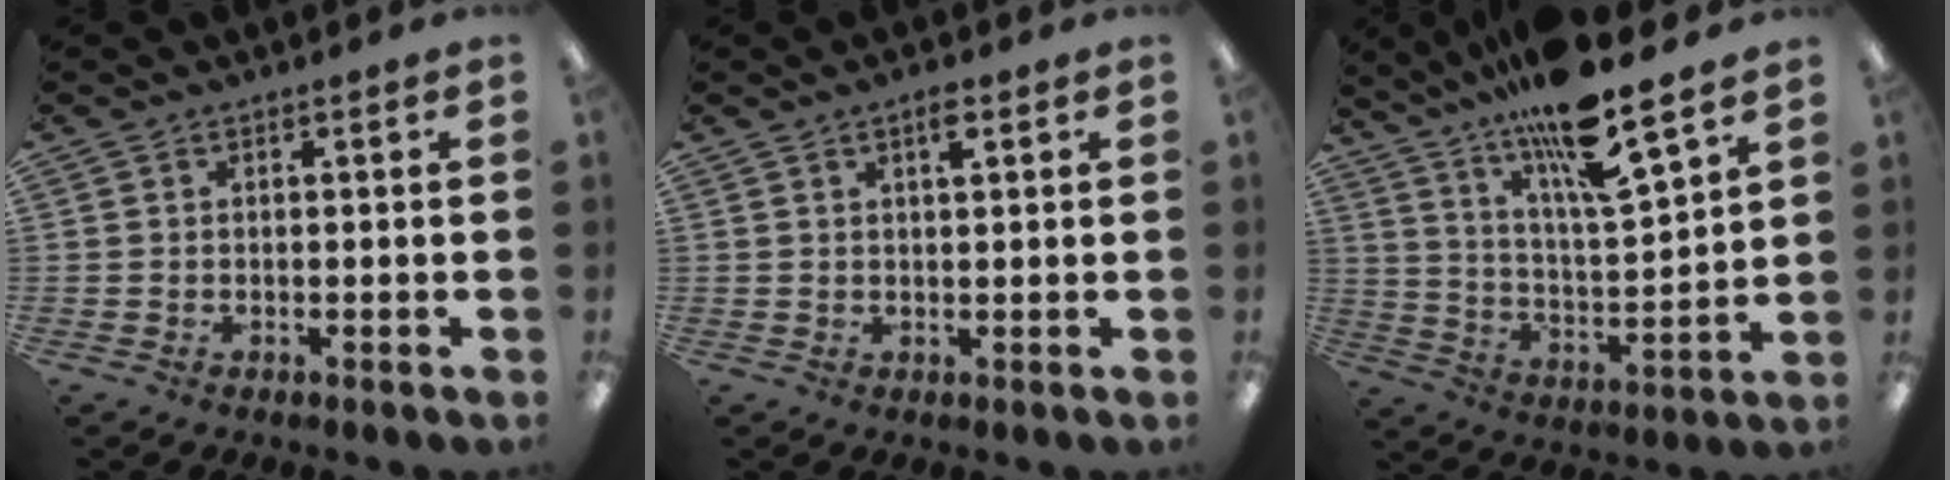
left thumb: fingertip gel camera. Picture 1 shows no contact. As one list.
[{"total": 2.9, "force": [1.9, 0.6, 2.2], "torque": [-0.032, -0.003, 0.028]}, {"total": 16.2, "force": [13.4, 1.8, 9.0], "torque": [-0.166, -0.089, 0.222]}]